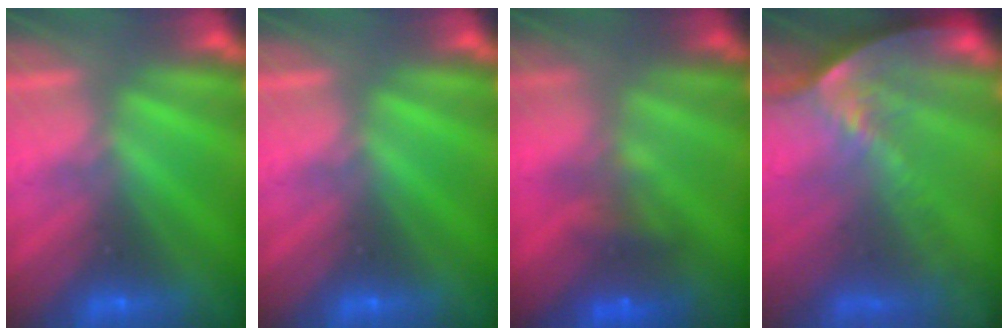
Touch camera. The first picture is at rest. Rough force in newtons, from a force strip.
{"total": 0.0}
{"total": 4.7}
{"total": 10.4}